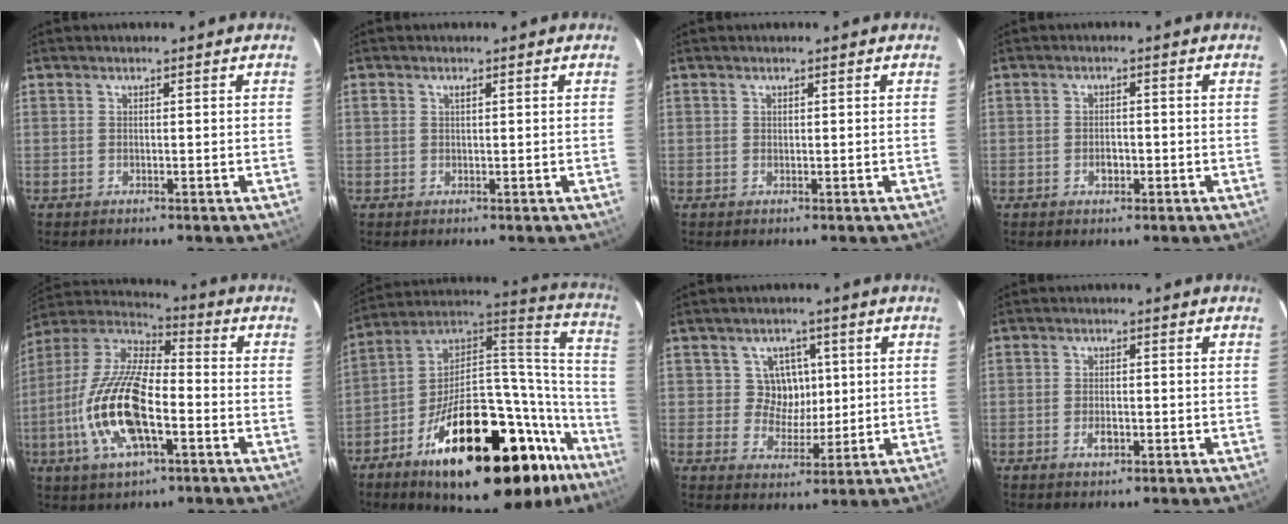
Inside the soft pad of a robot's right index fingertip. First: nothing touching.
{"total": 0.7, "force": [0.3, 0.4, 0.5], "torque": [-0.010, 0.003, 0.004]}
{"total": 0.0}
{"total": 2.3, "force": [-0.9, 1.6, 1.4], "torque": [-0.024, 0.003, -0.015]}
{"total": 18.3, "force": [-5.3, 7.1, 16.0], "torque": [-0.336, -0.008, -0.105]}
{"total": 37.1, "force": [-21.5, 14.2, 26.8], "torque": [-0.360, 0.042, -0.320]}
{"total": 6.0, "force": [1.2, 5.7, 1.4], "torque": [-0.020, 0.009, 0.021]}
{"total": 2.5, "force": [-1.1, 1.4, 1.8], "torque": [-0.032, -0.001, -0.018]}